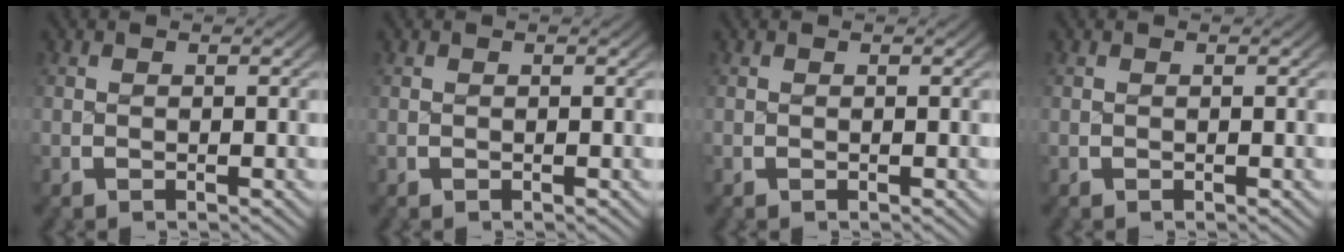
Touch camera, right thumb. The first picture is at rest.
{"total": 0.0}
{"total": 0.0}
{"total": 0.0}